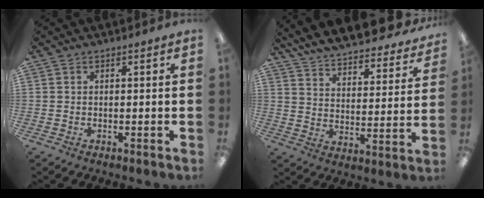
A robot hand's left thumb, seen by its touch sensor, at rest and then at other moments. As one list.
[{"total": 9.7, "force": [9.4, 1.3, 2.3], "torque": [-0.046, -0.089, 0.157]}]